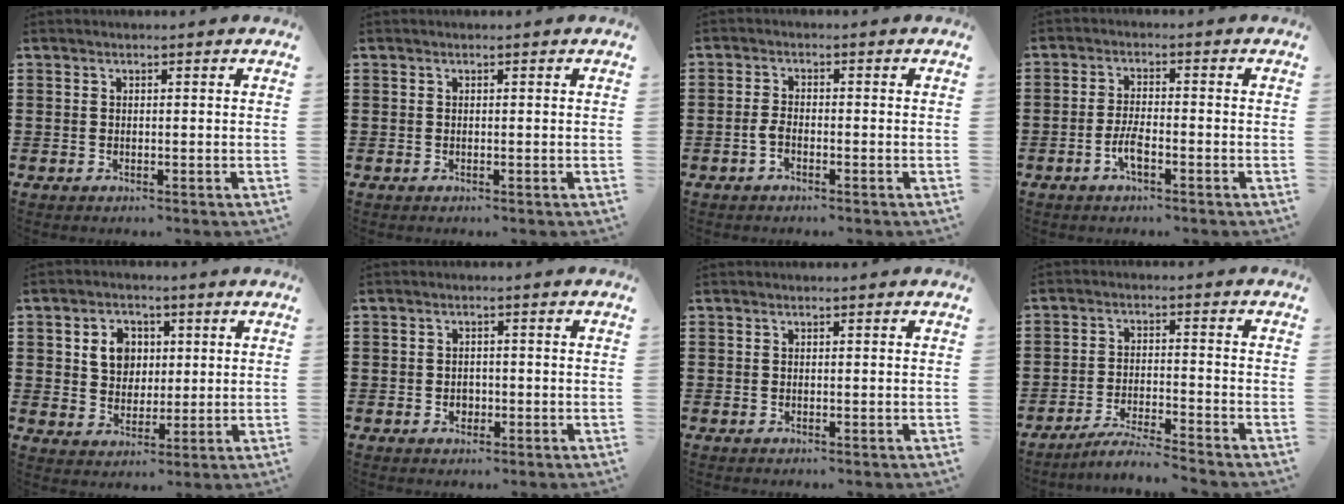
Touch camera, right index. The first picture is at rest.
{"total": 0.0}
{"total": 2.2, "force": [-1.1, 0.9, 1.7], "torque": [-0.040, -0.001, -0.023]}
{"total": 3.5, "force": [-1.6, 0.9, 3.0], "torque": [-0.072, -0.004, -0.035]}
{"total": 5.7, "force": [1.5, 4.9, 2.5], "torque": [-0.061, 0.015, 0.023]}
{"total": 1.5, "force": [-0.4, 1.3, 0.7], "torque": [-0.015, 0.002, -0.010]}
{"total": 0.0}
{"total": 4.6, "force": [-4.4, -0.4, 1.3], "torque": [-0.031, -0.006, -0.089]}